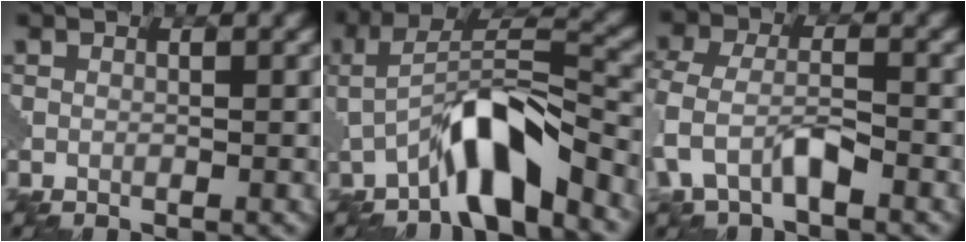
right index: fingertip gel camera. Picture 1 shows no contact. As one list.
[{"total": 6.5, "force": [-3.7, 1.7, 5.1], "torque": [-0.094, 0.014, -0.067]}, {"total": 4.2, "force": [-1.8, 2.2, 3.2], "torque": [-0.078, 0.004, -0.039]}]